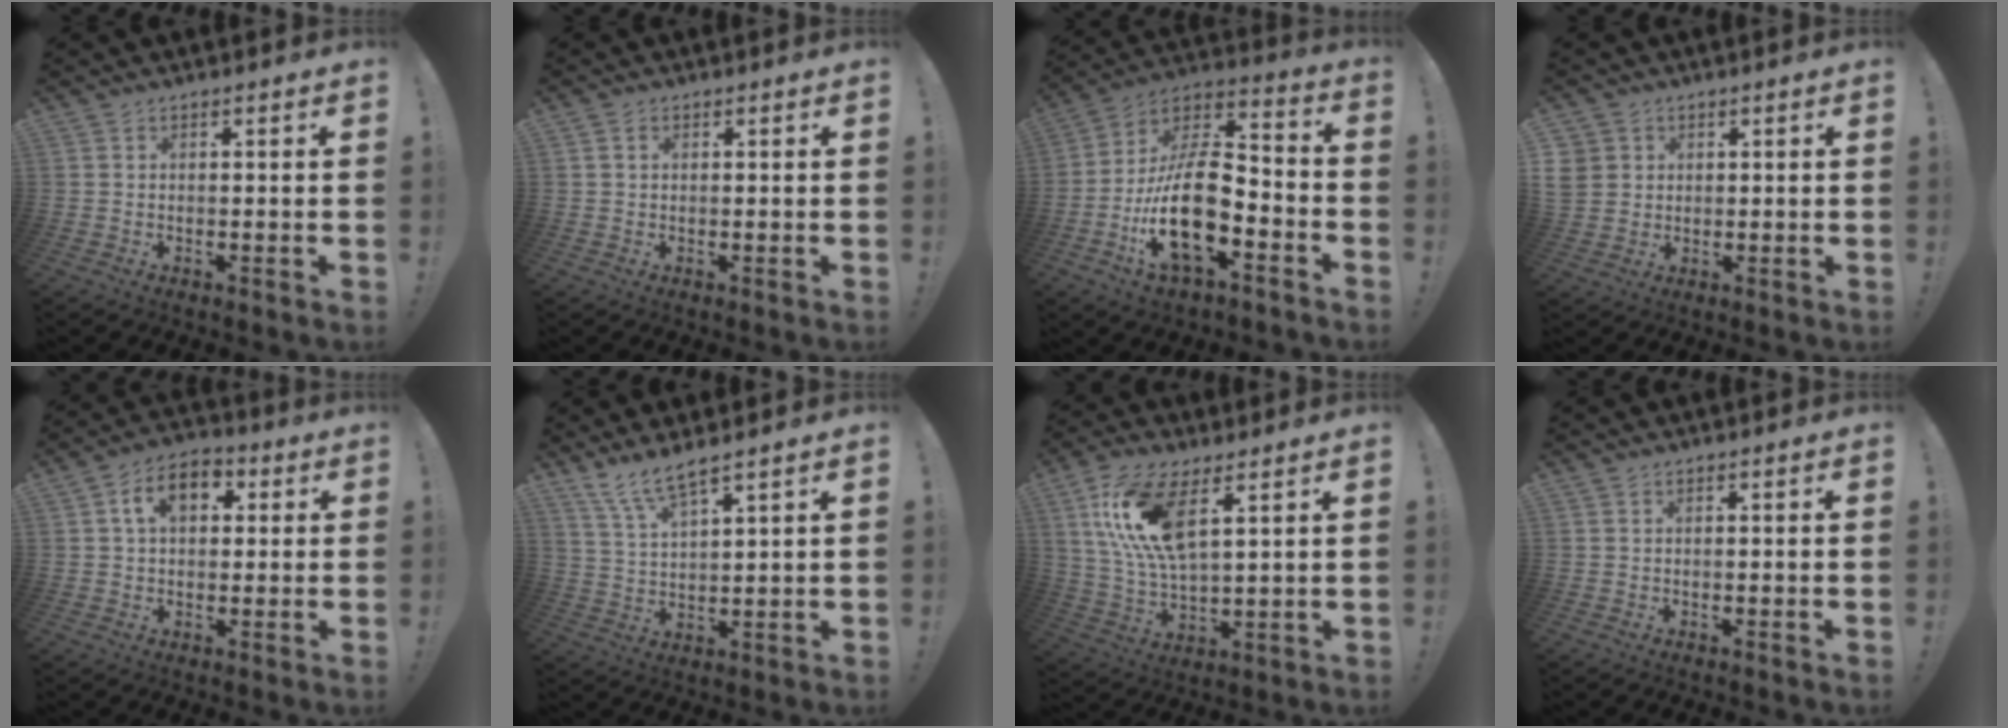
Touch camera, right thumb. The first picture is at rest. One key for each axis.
{"total": 1.0, "fx": 0.5, "fy": 0.7, "fz": 0.6, "tx": -0.004, "ty": 0.000, "tz": 0.007}
{"total": 20.5, "fx": -6.2, "fy": 9.7, "fz": 16.9, "tx": -0.331, "ty": 0.023, "tz": -0.102}
{"total": 4.7, "fx": 1.8, "fy": 4.2, "fz": 1.0, "tx": -0.024, "ty": -0.009, "tz": 0.037}
{"total": 10.1, "fx": 2.8, "fy": 6.7, "fz": 7.0, "tx": -0.112, "ty": 0.018, "tz": 0.050}
{"total": 7.3, "fx": 6.1, "fy": 0.8, "fz": 3.9, "tx": -0.083, "ty": -0.031, "tz": 0.111}
{"total": 15.4, "fx": 7.0, "fy": 6.0, "fz": 12.3, "tx": -0.249, "ty": -0.022, "tz": 0.121}
{"total": 0.0}